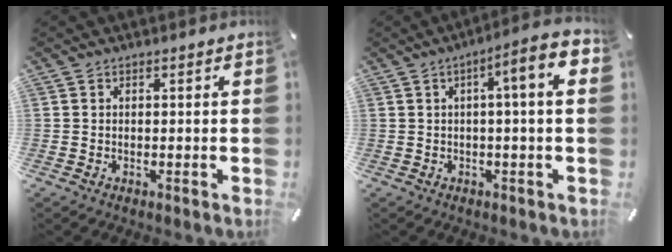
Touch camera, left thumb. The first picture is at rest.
{"total": 8.7, "force": [1.7, 1.3, 8.4], "torque": [-0.123, -0.010, 0.020]}